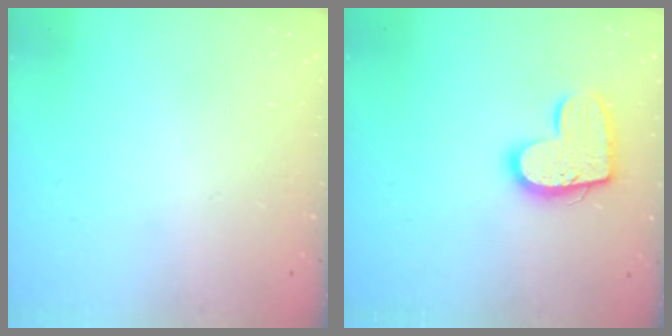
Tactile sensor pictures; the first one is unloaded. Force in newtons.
{"total": 14.3, "press": 14.3, "slide": 0.8}